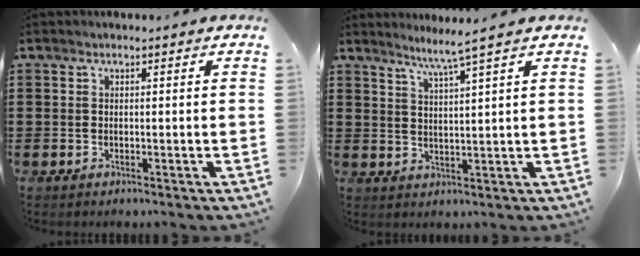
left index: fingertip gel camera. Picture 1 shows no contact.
{"total": 3.7, "force": [3.0, -1.1, 1.8], "torque": [-0.044, -0.013, 0.047]}